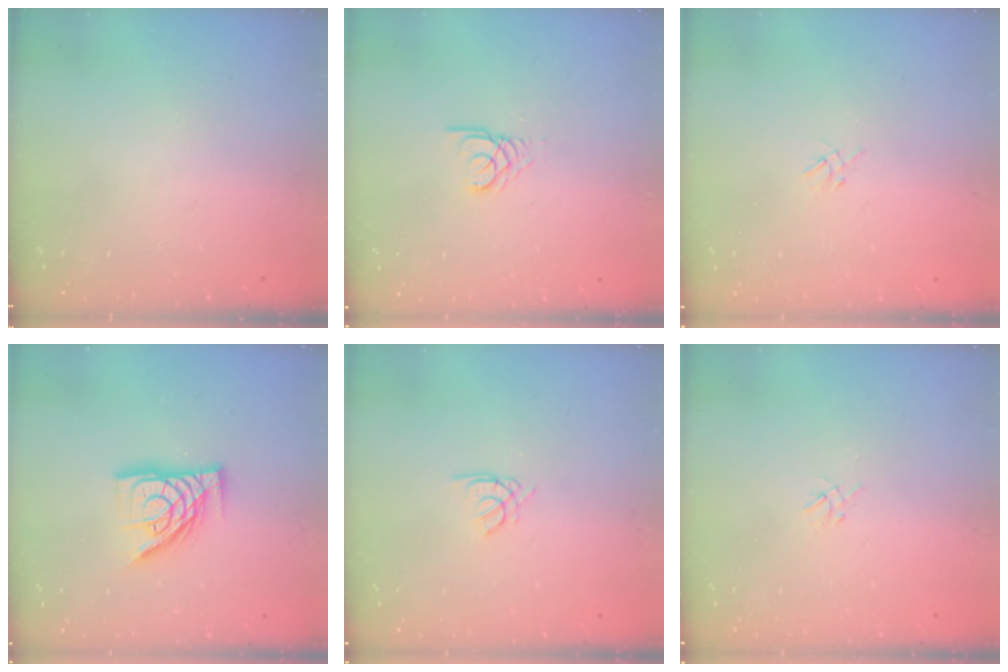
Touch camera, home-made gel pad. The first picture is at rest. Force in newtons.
{"total": 2.5, "press": 2.5, "slide": 0.2}
{"total": 2.0, "press": 2.0, "slide": 0.4}
{"total": 13.3, "press": 13.2, "slide": 1.5}
{"total": 1.5, "press": 1.4, "slide": 0.4}
{"total": 2.0, "press": 2.0, "slide": 0.4}